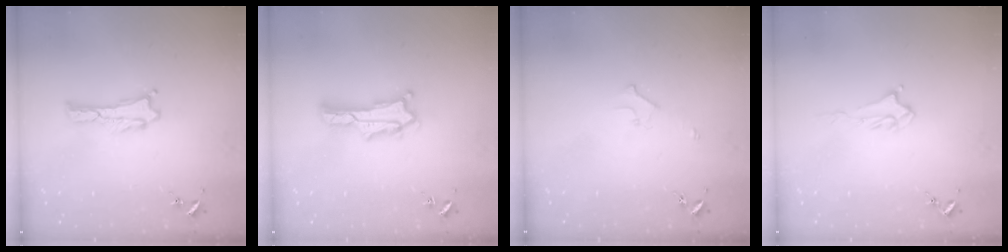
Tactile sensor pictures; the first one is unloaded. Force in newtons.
{"total": 2.7, "press": 2.7, "slide": 0.4}
{"total": 2.2, "press": 2.2, "slide": 0.2}
{"total": 3.2, "press": 3.2, "slide": 0.5}